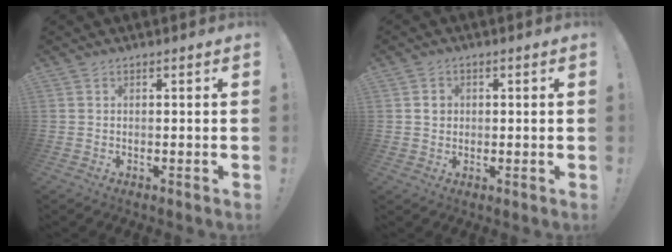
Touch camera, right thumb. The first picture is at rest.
{"total": 3.0, "force": [0.3, 2.8, 1.0], "torque": [0.001, -0.002, 0.001]}